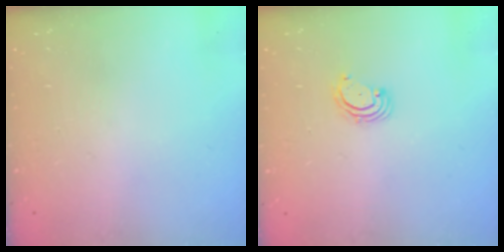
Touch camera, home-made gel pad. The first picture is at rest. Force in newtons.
{"total": 2.6, "press": 2.6, "slide": 0.3}